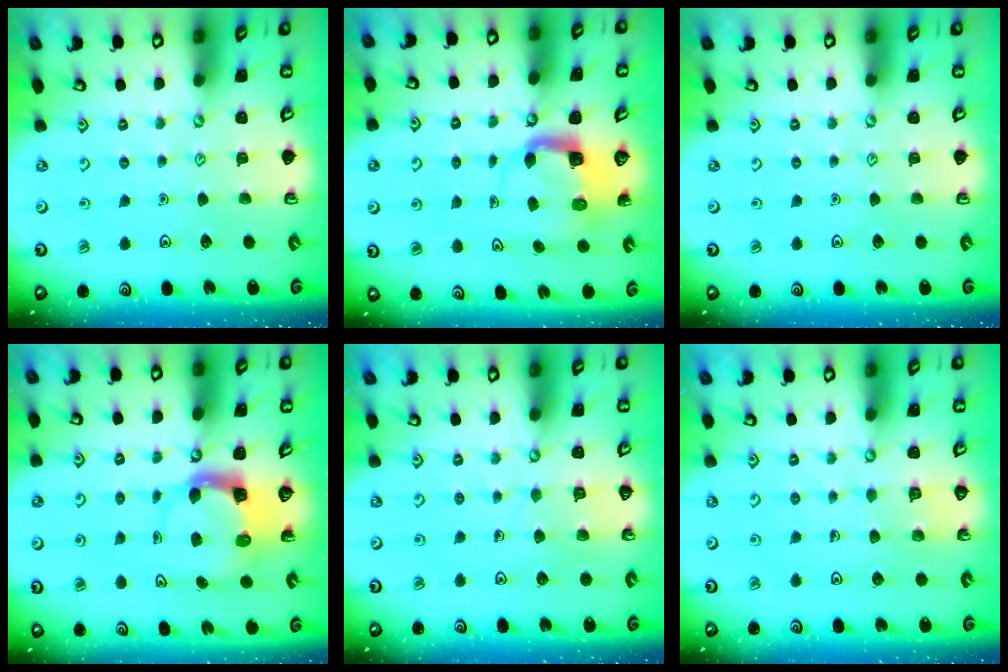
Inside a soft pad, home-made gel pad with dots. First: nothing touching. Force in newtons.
{"total": 4.3, "press": 4.3, "slide": 0.3}
{"total": 0.0}
{"total": 3.6, "press": 3.6, "slide": 0.5}
{"total": 5.1, "press": 5.1, "slide": 0.4}
{"total": 2.9, "press": 2.9, "slide": 0.2}